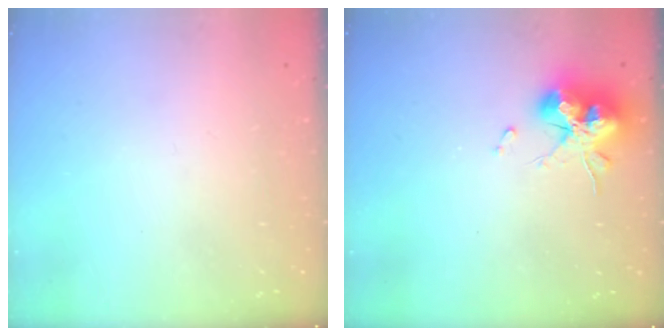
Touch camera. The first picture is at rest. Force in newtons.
{"total": 15.6, "press": 15.5, "slide": 1.2}